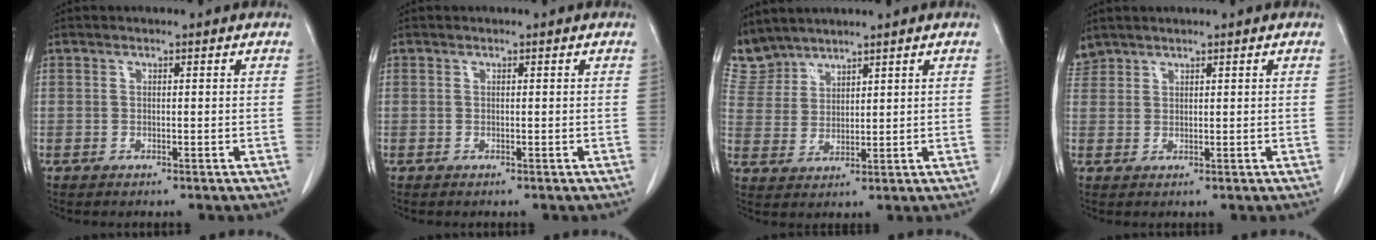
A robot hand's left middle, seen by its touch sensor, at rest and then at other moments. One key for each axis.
{"total": 0.0}
{"total": 5.6, "fx": 5.4, "fy": 1.3, "fz": -0.3, "tx": -0.006, "ty": 0.007, "tz": 0.125}
{"total": 2.0, "fx": 1.9, "fy": 0.5, "fz": -0.2, "tx": -0.002, "ty": 0.013, "tz": 0.043}